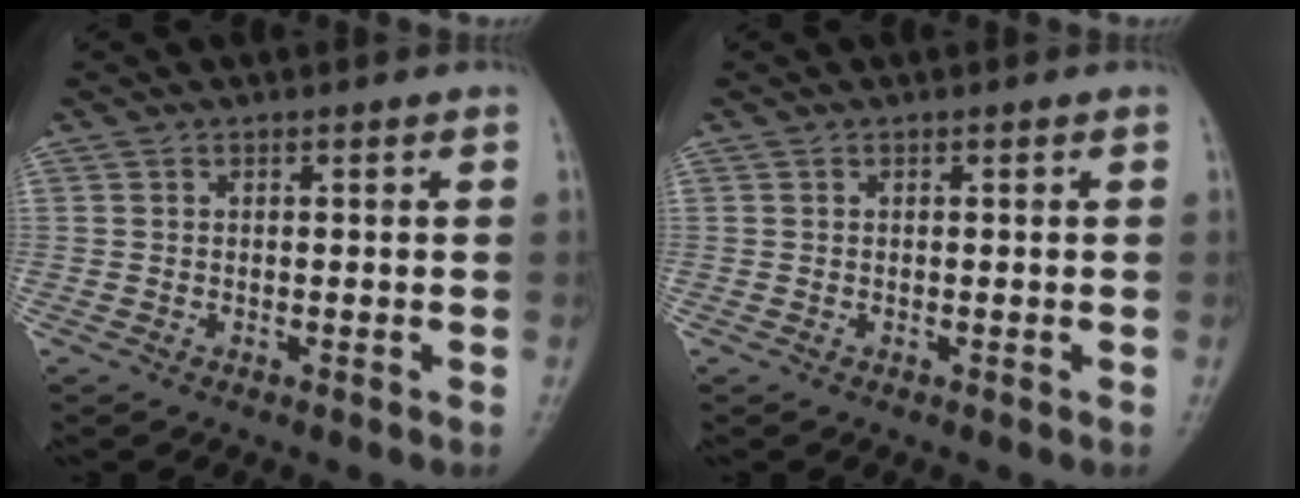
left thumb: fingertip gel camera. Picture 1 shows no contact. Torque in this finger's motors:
{"motor_torque": [0.08, 0.09, 0.00, 0.00, 0.02]}